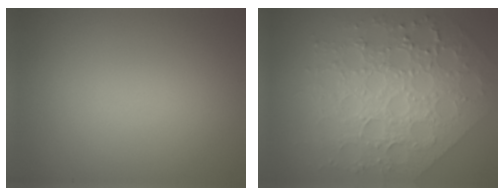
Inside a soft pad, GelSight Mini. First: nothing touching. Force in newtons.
{"total": 8.1, "press": 6.5, "slide": 4.9}